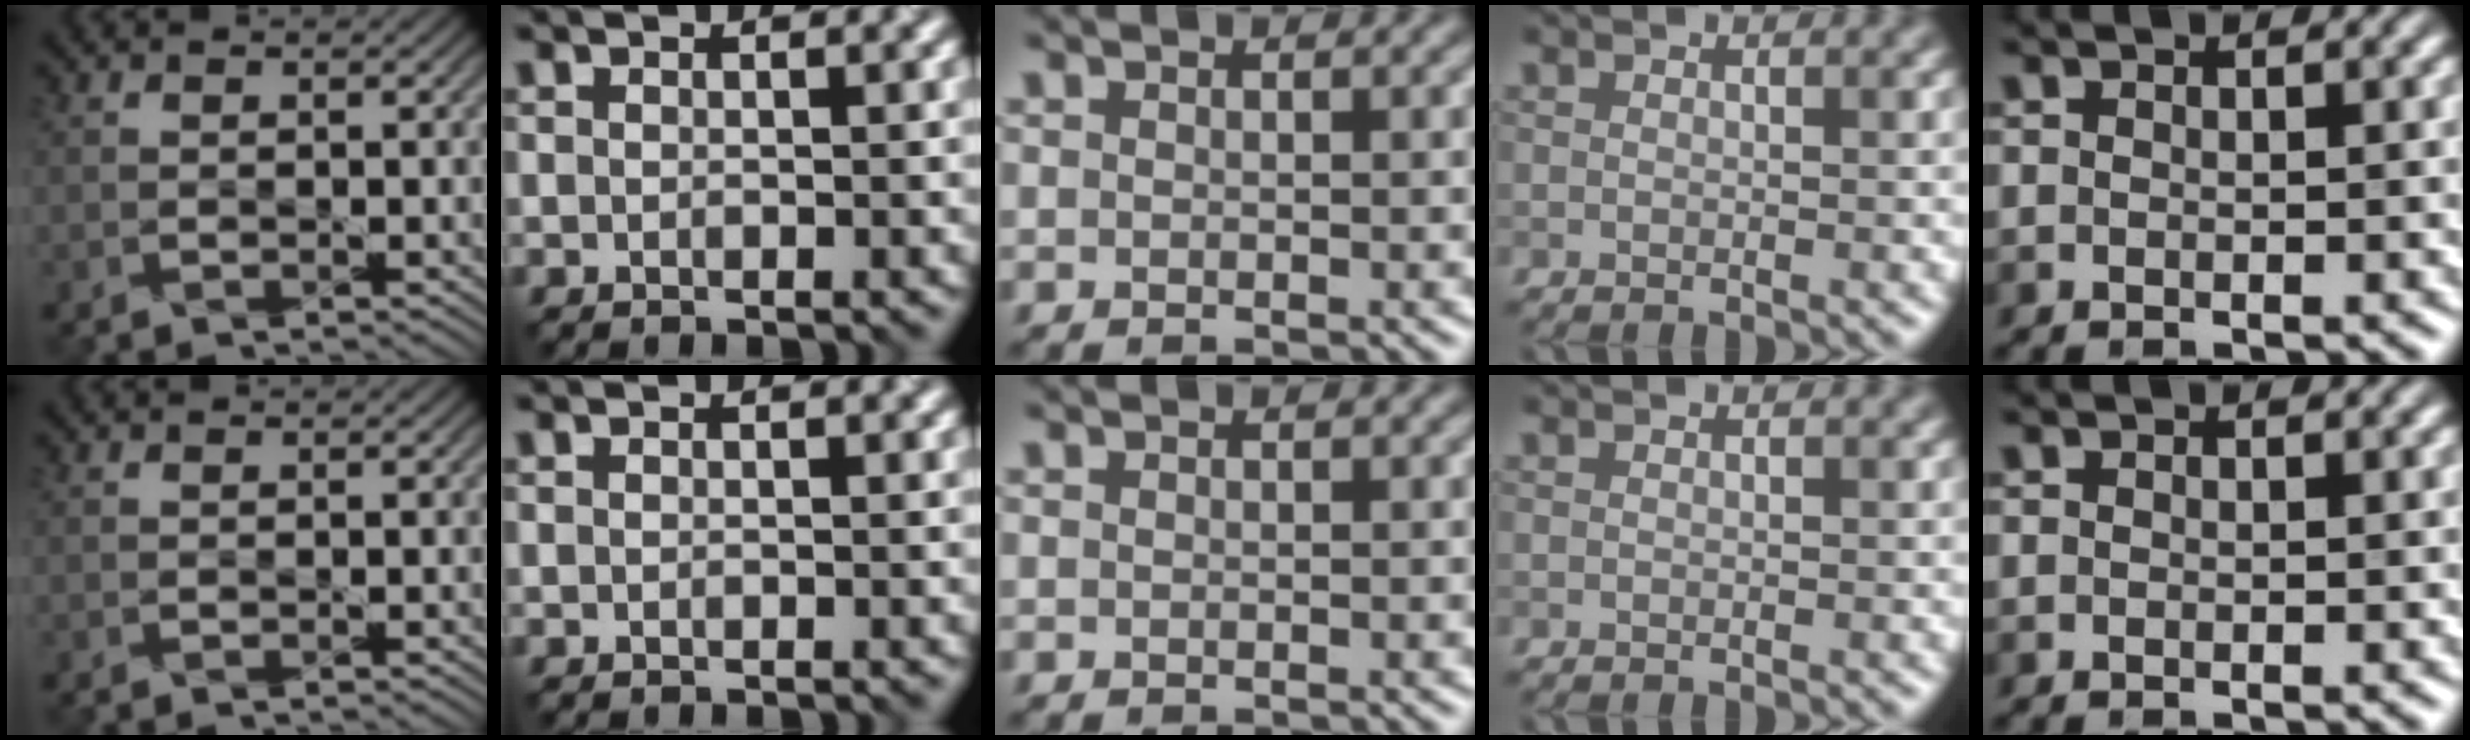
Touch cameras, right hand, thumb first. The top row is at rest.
{}